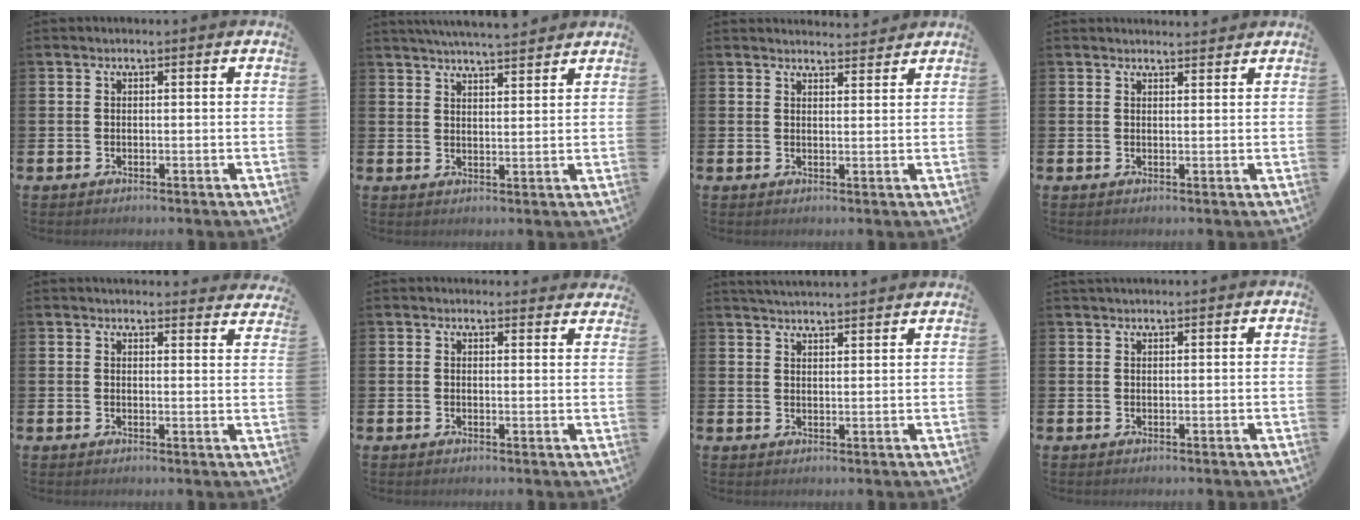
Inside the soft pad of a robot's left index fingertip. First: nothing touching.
{"total": 5.0, "force": [4.9, -0.1, 0.7], "torque": [-0.020, -0.022, 0.088]}
{"total": 2.8, "force": [2.8, 0.2, -0.1], "torque": [0.010, -0.021, 0.048]}
{"total": 1.7, "force": [1.7, 0.1, 0.0], "torque": [0.010, -0.012, 0.028]}
{"total": 3.0, "force": [3.0, 0.3, -0.1], "torque": [0.010, -0.023, 0.051]}
{"total": 2.0, "force": [1.9, 0.3, -0.2], "torque": [0.014, -0.013, 0.032]}
{"total": 3.6, "force": [3.5, -0.3, 0.0], "torque": [0.000, -0.020, 0.063]}
{"total": 0.8, "force": [0.8, -0.1, 0.1], "torque": [0.004, -0.002, 0.014]}